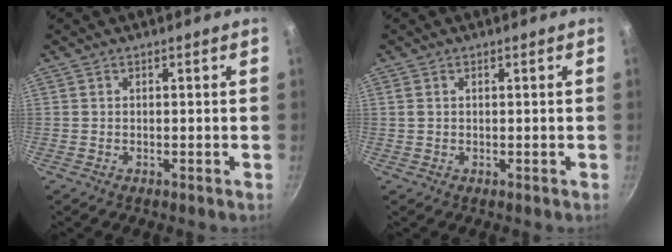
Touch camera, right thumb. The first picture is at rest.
{"total": 1.0, "force": [0.3, 0.7, 0.7], "torque": [-0.017, 0.008, 0.012]}